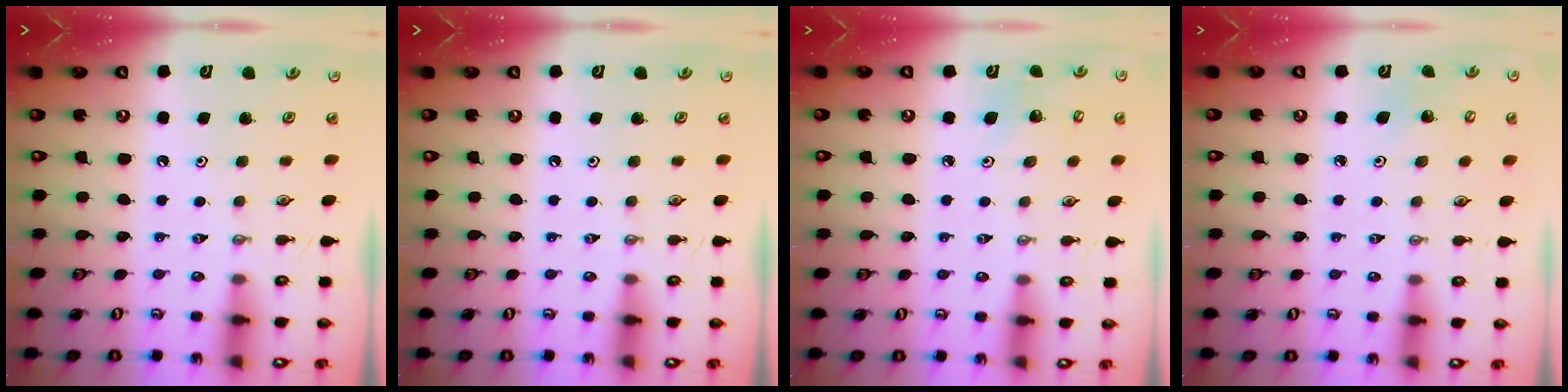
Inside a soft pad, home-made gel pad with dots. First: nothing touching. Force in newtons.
{"total": 0.0}
{"total": 5.3, "press": 4.9, "slide": 1.8}
{"total": 3.1, "press": 3.1, "slide": 0.4}